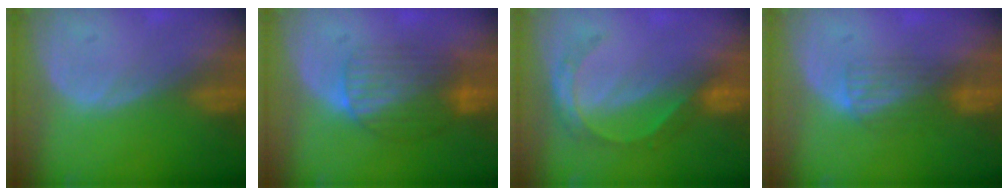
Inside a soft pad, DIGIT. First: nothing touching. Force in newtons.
{"total": 6.9, "press": 6.8, "slide": 1.3}
{"total": 5.5, "press": 4.7, "slide": 2.7}
{"total": 3.7, "press": 3.5, "slide": 1.1}